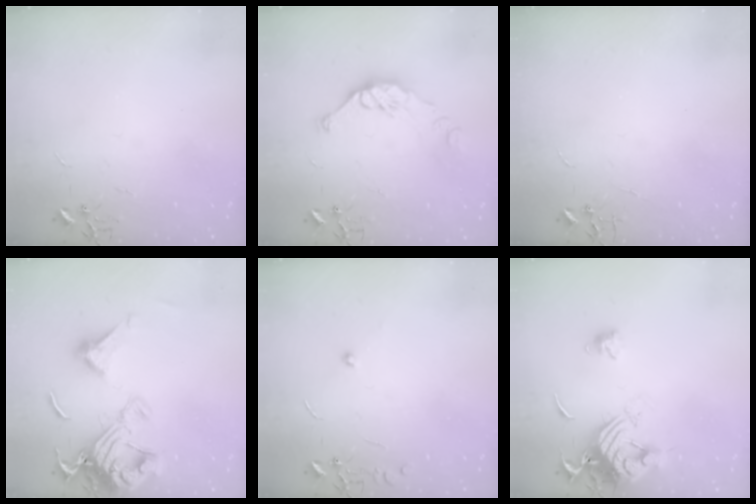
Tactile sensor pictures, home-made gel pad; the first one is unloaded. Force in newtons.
{"total": 11.6, "press": 11.6, "slide": 0.7}
{"total": 0.0}
{"total": 16.0, "press": 16.0, "slide": 1.0}
{"total": 7.6, "press": 7.5, "slide": 0.7}
{"total": 15.0, "press": 14.9, "slide": 1.6}